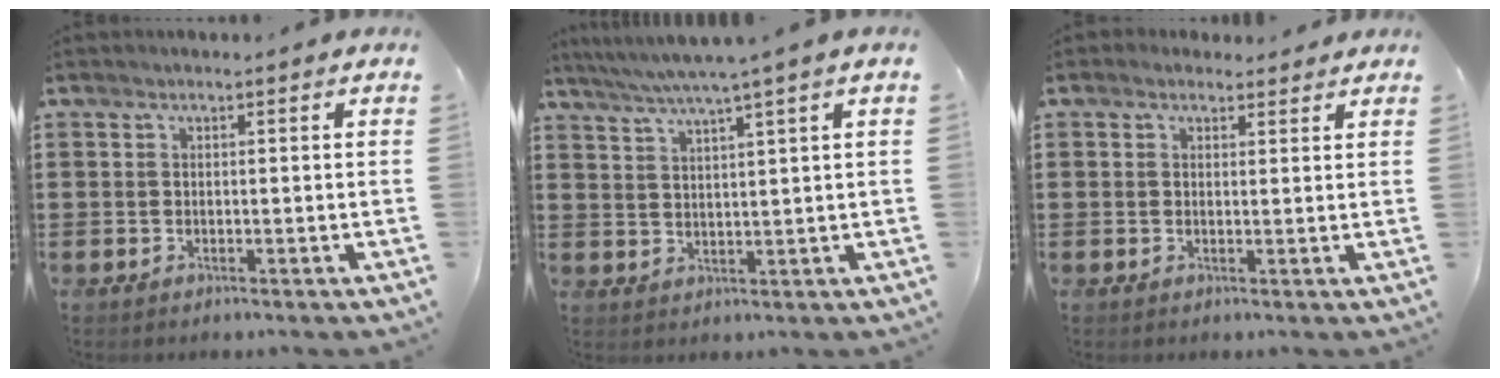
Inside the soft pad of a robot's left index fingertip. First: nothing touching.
{"total": 4.2, "force": [3.1, -0.9, 2.7], "torque": [-0.060, -0.015, 0.051]}
{"total": 1.6, "force": [1.3, 0.9, 0.1], "torque": [-0.007, 0.007, 0.026]}